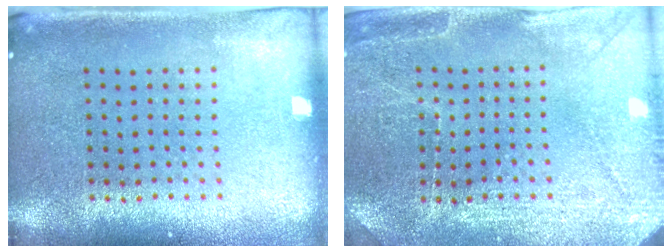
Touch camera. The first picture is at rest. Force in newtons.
{"total": 2.9, "press": 2.9, "slide": 0.2}